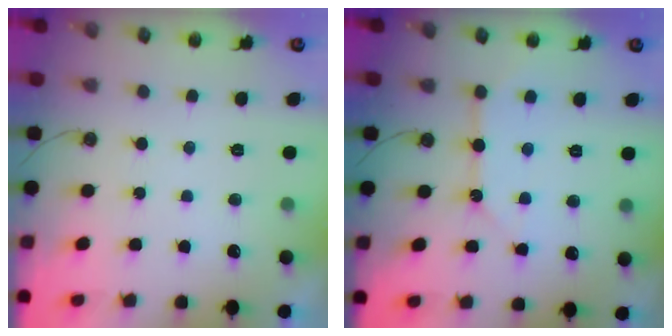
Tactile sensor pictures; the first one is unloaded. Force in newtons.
{"total": 9.0, "press": 9.0, "slide": 1.0}